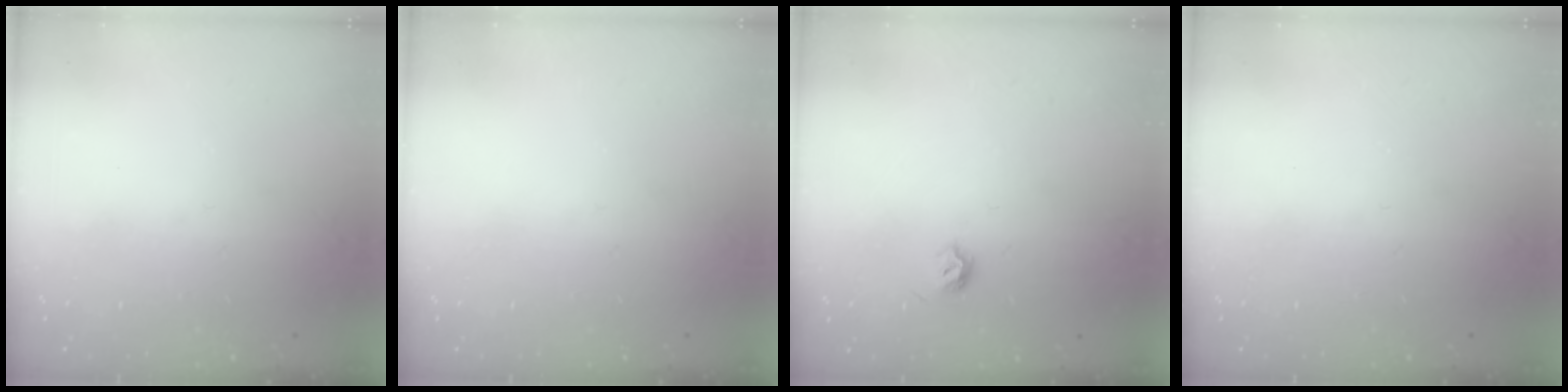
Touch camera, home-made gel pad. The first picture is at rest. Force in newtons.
{"total": 0.0}
{"total": 4.5, "press": 4.3, "slide": 1.0}
{"total": 0.0}